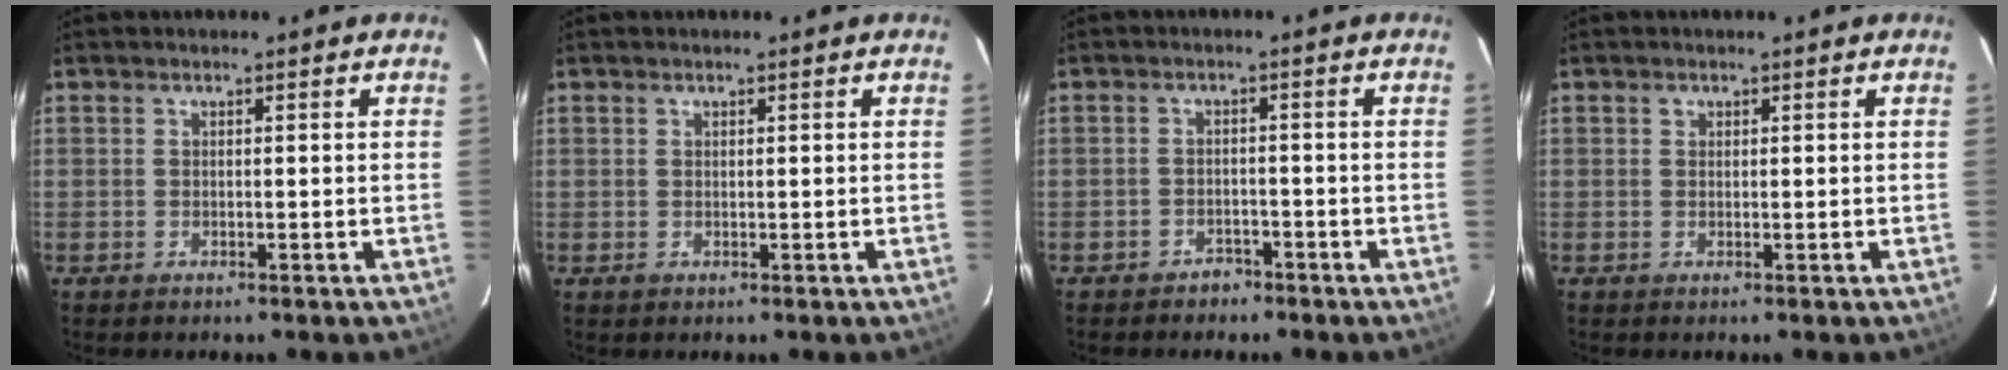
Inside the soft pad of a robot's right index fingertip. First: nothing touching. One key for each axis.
{"total": 0.8, "fx": 0.2, "fy": 0.8, "fz": 0.0, "tx": 0.004, "ty": 0.003, "tz": 0.000}
{"total": 3.2, "fx": -2.4, "fy": 2.0, "fz": 0.2, "tx": -0.010, "ty": 0.011, "tz": -0.034}
{"total": 0.6, "fx": 0.2, "fy": 0.6, "fz": 0.1, "tx": 0.002, "ty": 0.002, "tz": 0.002}